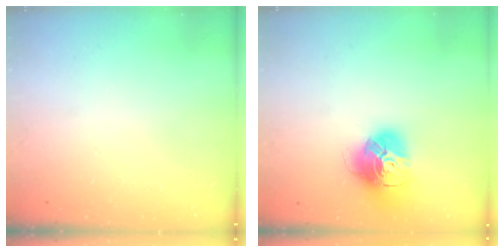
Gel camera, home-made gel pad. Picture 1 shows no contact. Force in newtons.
{"total": 15.9, "press": 15.8, "slide": 1.4}